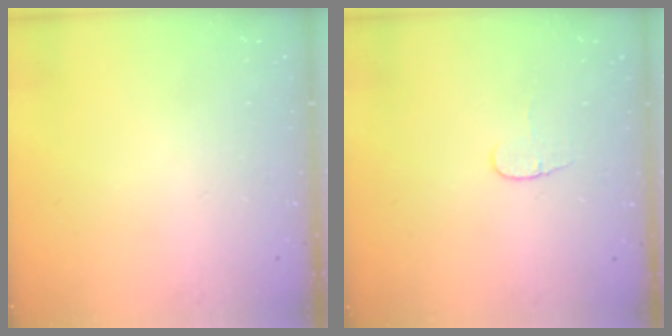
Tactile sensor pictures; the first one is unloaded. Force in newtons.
{"total": 3.7, "press": 3.7, "slide": 0.5}